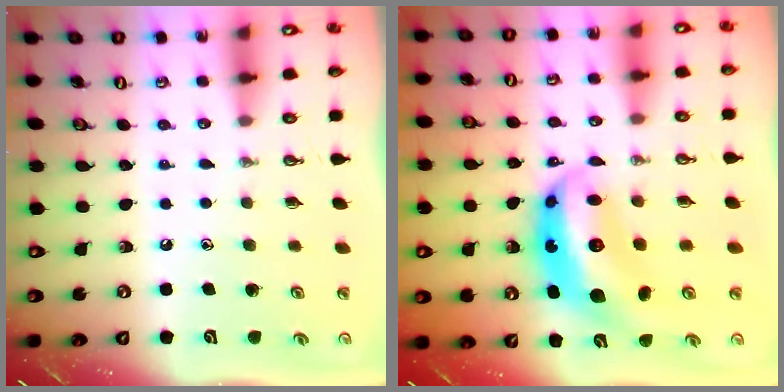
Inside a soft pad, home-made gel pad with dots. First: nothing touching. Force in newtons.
{"total": 10.6, "press": 10.6, "slide": 1.0}